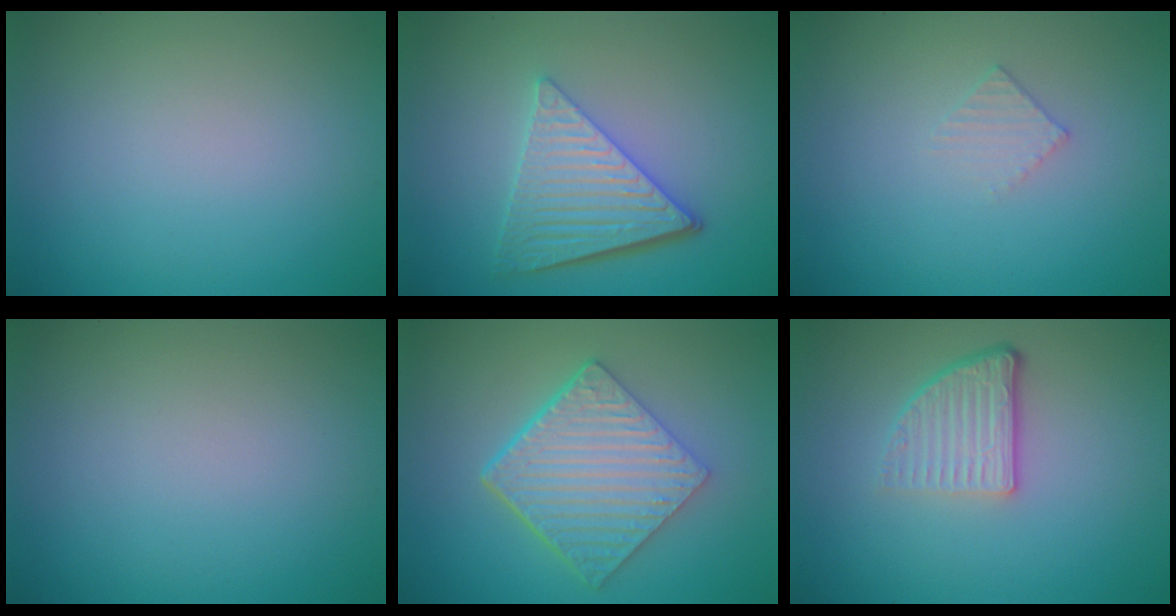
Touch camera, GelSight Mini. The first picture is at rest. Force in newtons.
{"total": 5.6, "press": 4.2, "slide": 3.6}
{"total": 1.1, "press": 1.1, "slide": 0.0}
{"total": 0.0}
{"total": 6.6, "press": 4.7, "slide": 4.7}
{"total": 3.8, "press": 2.5, "slide": 2.8}